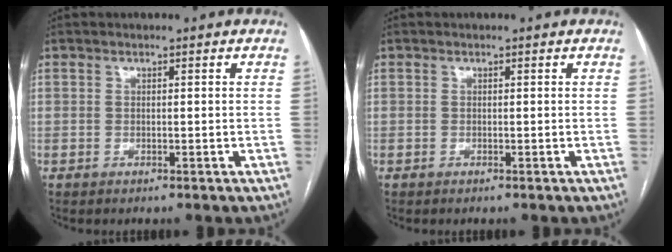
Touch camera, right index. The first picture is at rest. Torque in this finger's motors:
{"motor_torque": [0.43, 0.17, 0.02, 0.01]}